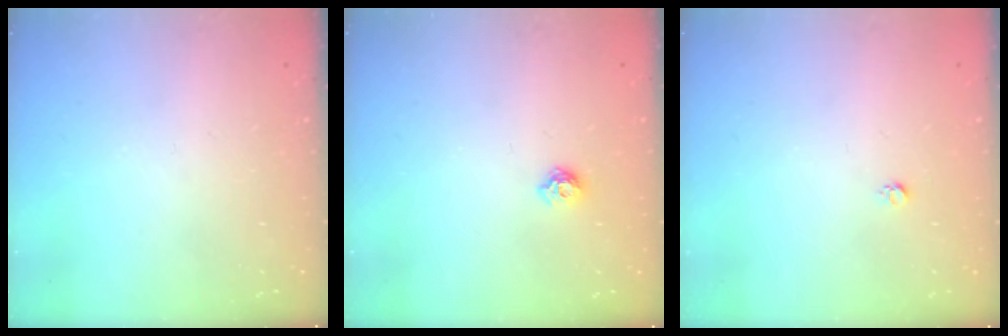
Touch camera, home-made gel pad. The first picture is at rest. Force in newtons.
{"total": 5.6, "press": 5.6, "slide": 0.9}
{"total": 2.7, "press": 2.7, "slide": 0.3}